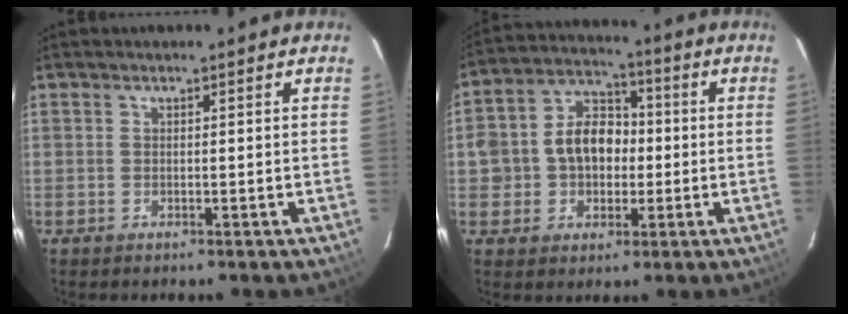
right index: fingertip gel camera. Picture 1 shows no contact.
{"total": 10.8, "force": [-0.6, 8.6, 6.4], "torque": [-0.131, 0.038, -0.005]}